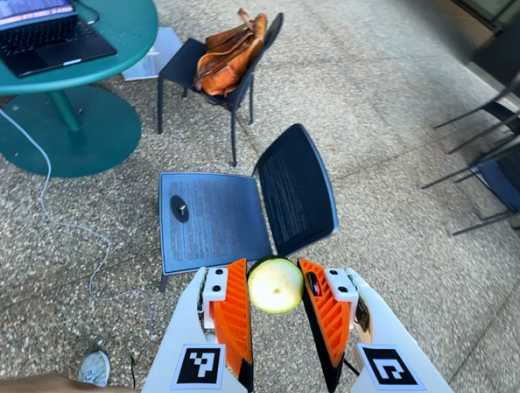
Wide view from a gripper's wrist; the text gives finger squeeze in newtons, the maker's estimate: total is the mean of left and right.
{"total": 9.3, "left": 9.3, "right": 9.3}